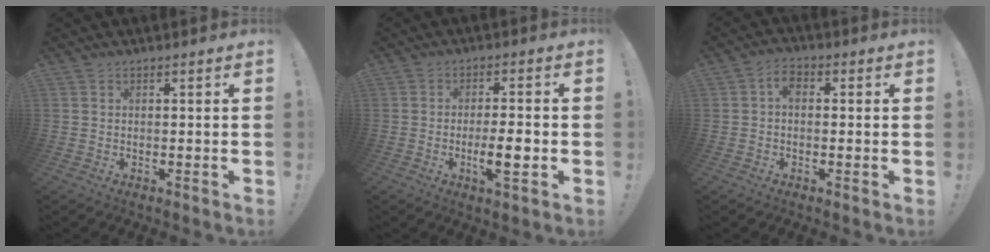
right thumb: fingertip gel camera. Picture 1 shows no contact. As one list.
[{"total": 7.6, "force": [-2.3, 1.2, 7.2], "torque": [-0.117, -0.007, -0.042]}, {"total": 3.6, "force": [-0.1, 2.3, 2.8], "torque": [-0.051, 0.010, 0.000]}]